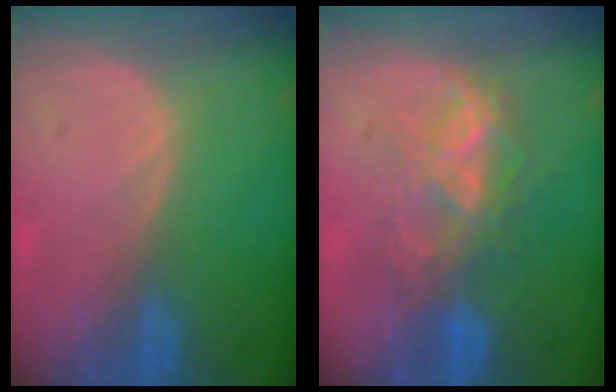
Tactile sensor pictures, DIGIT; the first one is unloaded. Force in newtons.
{"total": 6.8, "press": 6.6, "slide": 1.5}